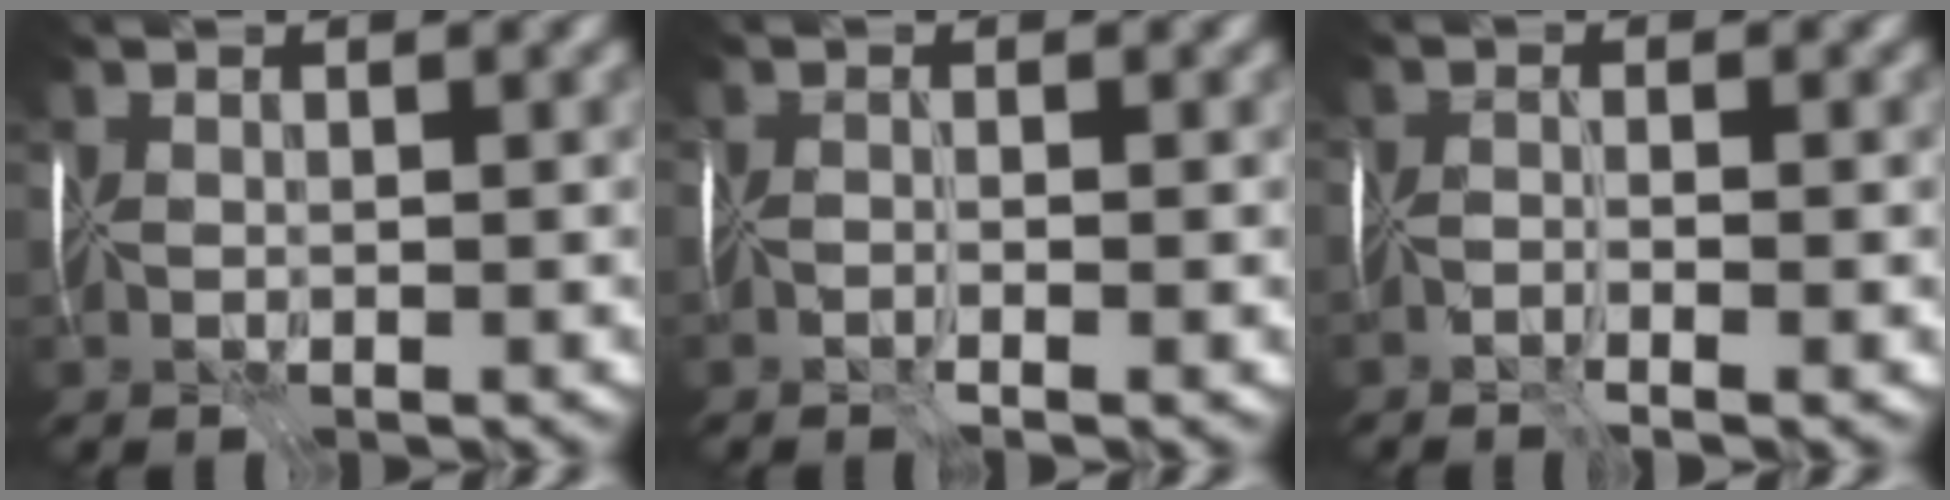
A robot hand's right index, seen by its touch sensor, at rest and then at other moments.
{"total": 1.8, "force": [-1.5, -1.0, 0.1], "torque": [-0.006, -0.010, -0.024]}
{"total": 2.3, "force": [-2.0, -1.0, 0.5], "torque": [-0.015, -0.010, -0.038]}